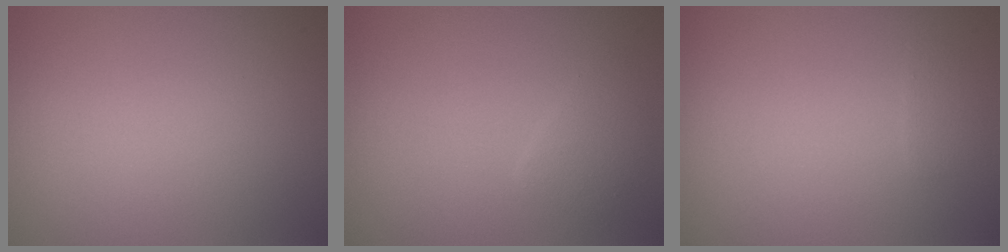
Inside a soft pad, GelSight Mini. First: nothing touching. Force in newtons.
{"total": 1.5, "press": 1.5, "slide": 0.1}
{"total": 0.7, "press": 0.7, "slide": 0.2}